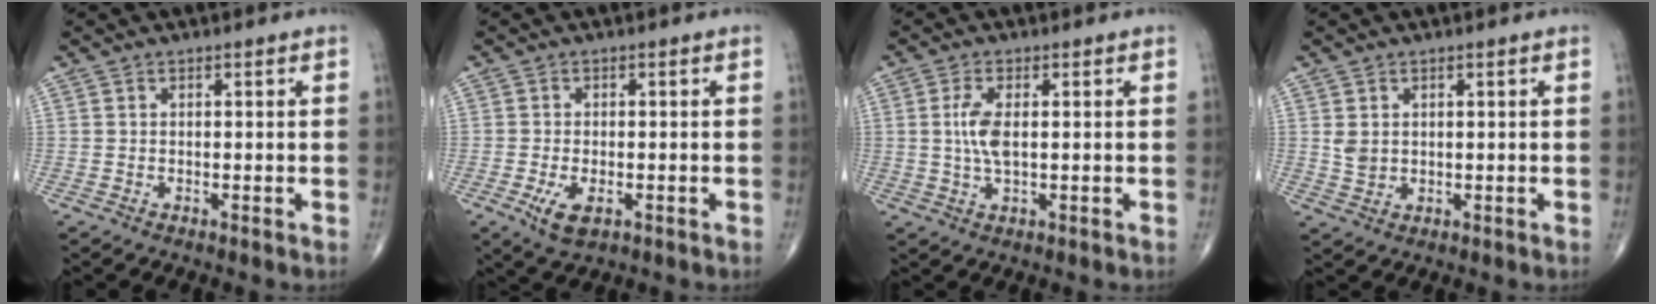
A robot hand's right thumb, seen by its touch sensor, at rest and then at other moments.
{"total": 4.7, "force": [-1.7, 2.2, 3.7], "torque": [-0.068, -0.005, -0.025]}
{"total": 4.9, "force": [0.4, 1.9, 4.5], "torque": [-0.100, -0.001, 0.008]}
{"total": 2.6, "force": [0.7, 2.0, 1.5], "torque": [-0.021, -0.007, 0.020]}